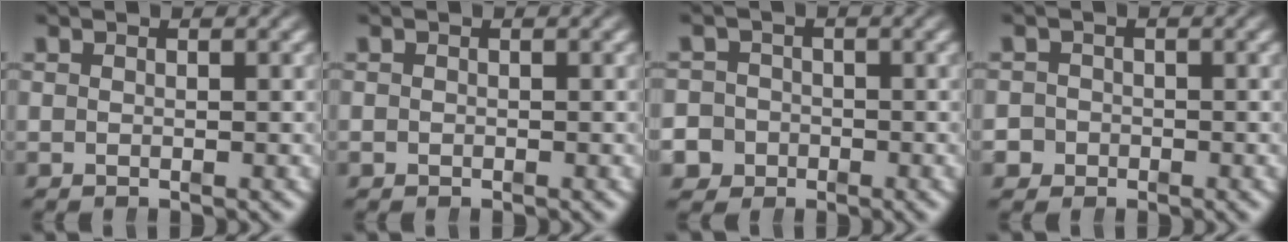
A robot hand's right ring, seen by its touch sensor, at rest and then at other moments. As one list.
[{"total": 0.0}, {"total": 5.8, "force": [-2.3, 5.3, 1.0], "torque": [-0.029, -0.024, -0.041]}, {"total": 2.9, "force": [-1.3, 2.6, 0.1], "torque": [-0.009, -0.014, -0.023]}]